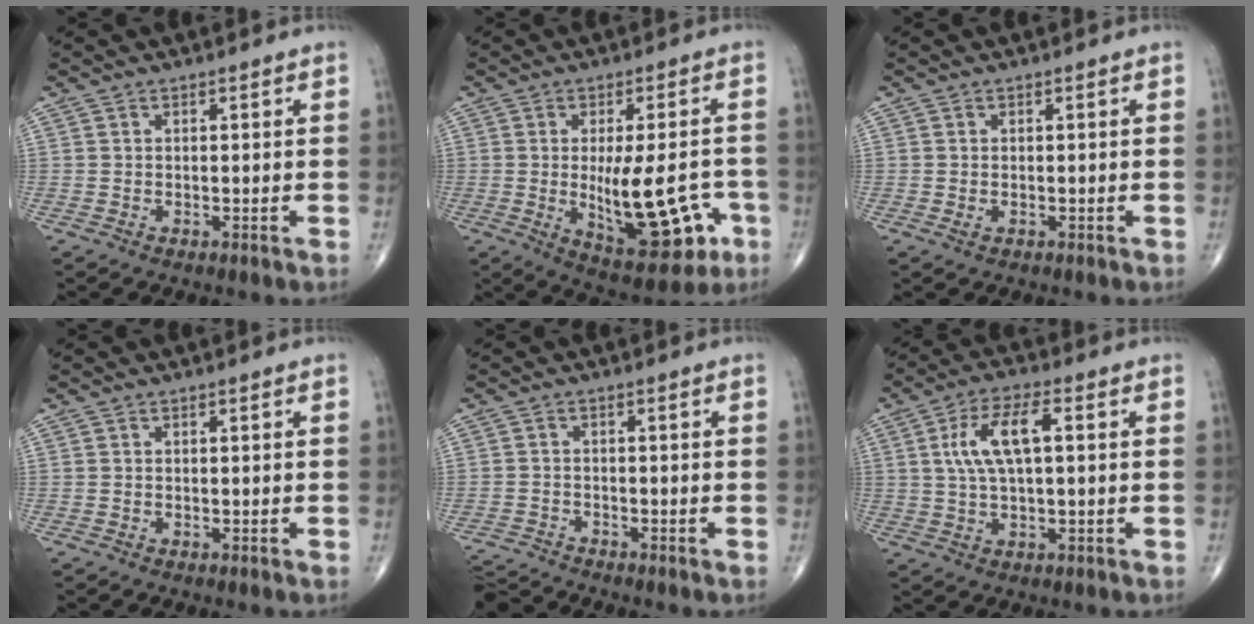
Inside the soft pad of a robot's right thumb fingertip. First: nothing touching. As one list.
[{"total": 16.4, "force": [-3.6, 6.6, 14.5], "torque": [-0.188, 0.001, -0.034]}, {"total": 0.8, "force": [-0.2, 0.5, 0.5], "torque": [-0.014, 0.002, -0.001]}, {"total": 0.0}, {"total": 4.7, "force": [-4.7, -0.4, -0.4], "torque": [-0.012, 0.006, -0.090]}, {"total": 9.3, "force": [1.7, 3.5, 8.5], "torque": [-0.171, 0.018, 0.030]}]